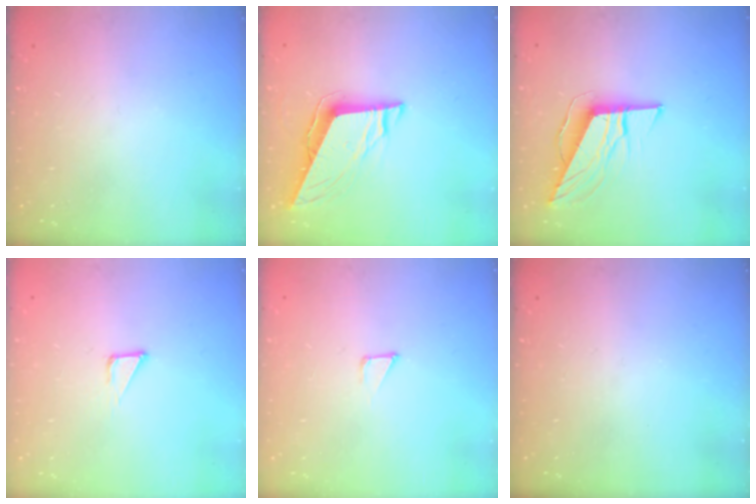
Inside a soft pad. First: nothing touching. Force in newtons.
{"total": 9.0, "press": 8.9, "slide": 1.5}
{"total": 9.4, "press": 9.4, "slide": 0.6}
{"total": 3.1, "press": 3.1, "slide": 0.2}
{"total": 1.7, "press": 1.7, "slide": 0.0}
{"total": 0.0}